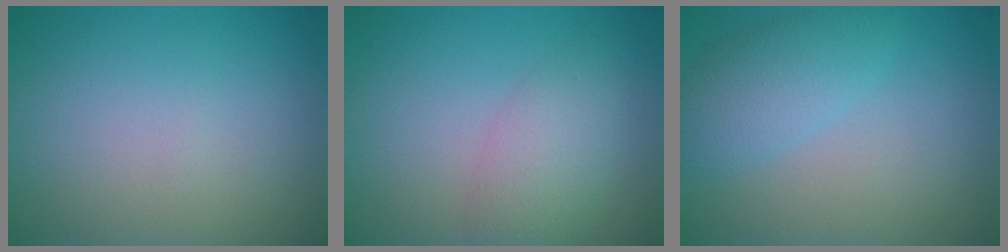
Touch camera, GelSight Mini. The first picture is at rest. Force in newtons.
{"total": 3.4, "press": 3.4, "slide": 0.0}
{"total": 3.4, "press": 3.4, "slide": 0.2}